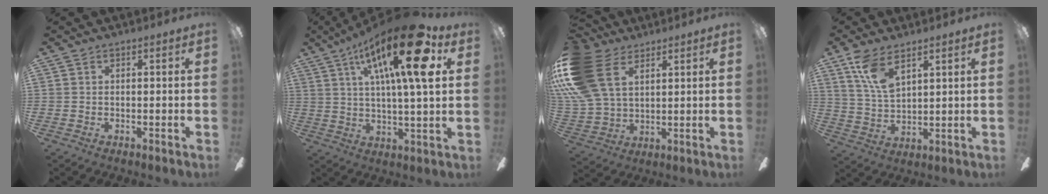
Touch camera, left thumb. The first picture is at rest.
{"total": 23.8, "force": [10.8, 6.6, 20.1], "torque": [-0.310, -0.040, 0.160]}
{"total": 21.1, "force": [7.8, 14.5, 13.2], "torque": [-0.308, -0.022, 0.143]}
{"total": 10.3, "force": [6.6, 4.2, 6.7], "torque": [-0.152, -0.017, 0.122]}